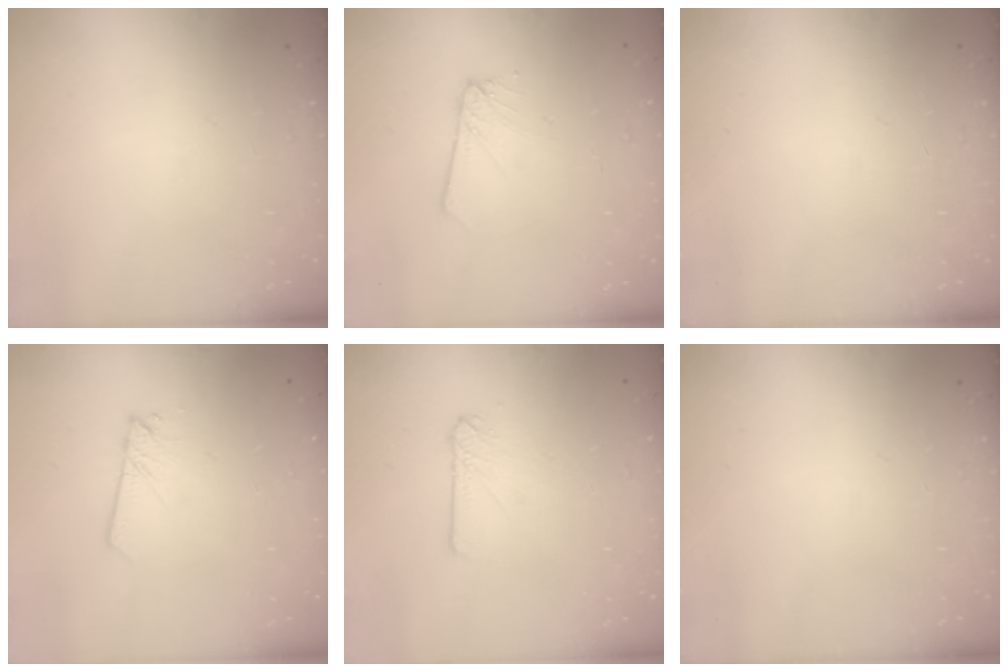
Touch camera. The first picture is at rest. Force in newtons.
{"total": 2.6, "press": 2.6, "slide": 0.3}
{"total": 0.0}
{"total": 2.8, "press": 2.8, "slide": 0.3}
{"total": 4.8, "press": 4.7, "slide": 0.6}
{"total": 0.0}